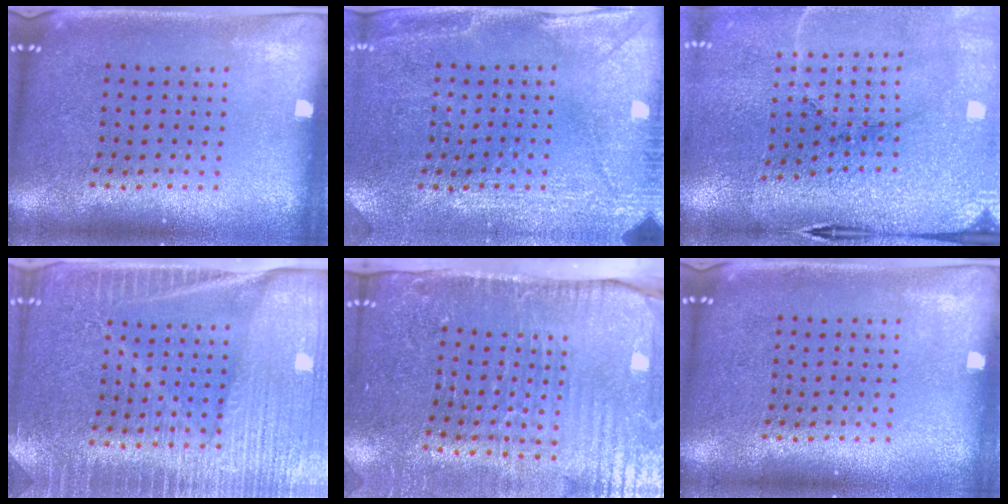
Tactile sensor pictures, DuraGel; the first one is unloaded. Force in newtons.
{"total": 2.8, "press": 2.7, "slide": 0.9}
{"total": 3.5, "press": 3.5, "slide": 0.4}
{"total": 4.0, "press": 3.7, "slide": 1.5}
{"total": 4.5, "press": 3.9, "slide": 2.4}
{"total": 0.0}